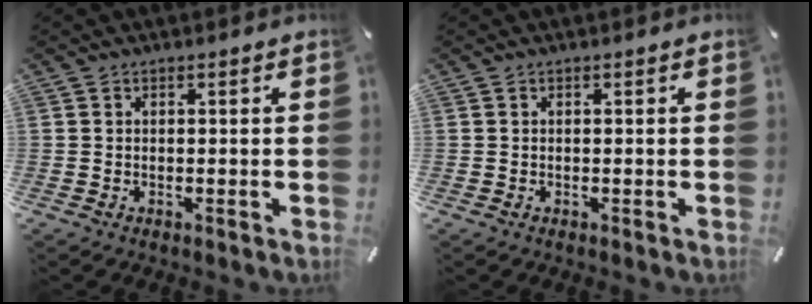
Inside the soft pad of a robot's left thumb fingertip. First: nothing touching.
{"total": 0.0}